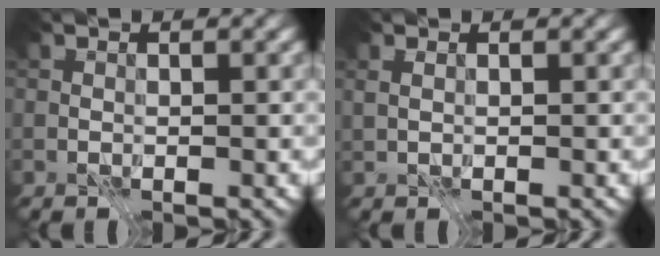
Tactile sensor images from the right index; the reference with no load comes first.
{"total": 0.7, "force": [0.4, 0.2, 0.5], "torque": [-0.012, 0.003, 0.010]}